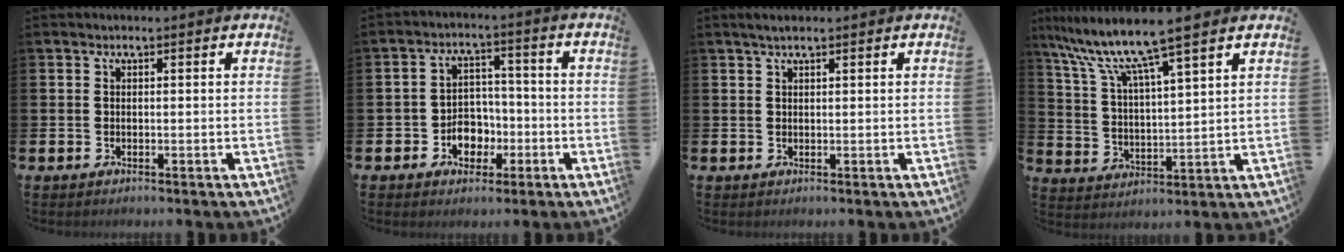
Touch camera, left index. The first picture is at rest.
{"total": 4.8, "force": [-1.9, 4.0, 2.0], "torque": [-0.034, 0.004, -0.040]}
{"total": 1.7, "force": [1.2, 0.4, 1.1], "torque": [-0.018, 0.003, 0.021]}
{"total": 9.4, "force": [7.8, 0.4, 5.1], "torque": [-0.130, -0.037, 0.132]}